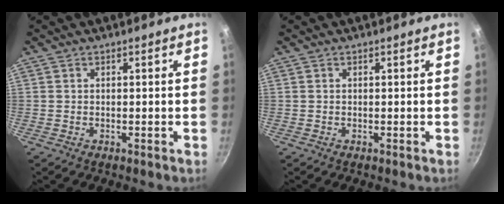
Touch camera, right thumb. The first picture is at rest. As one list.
[{"total": 0.0}]